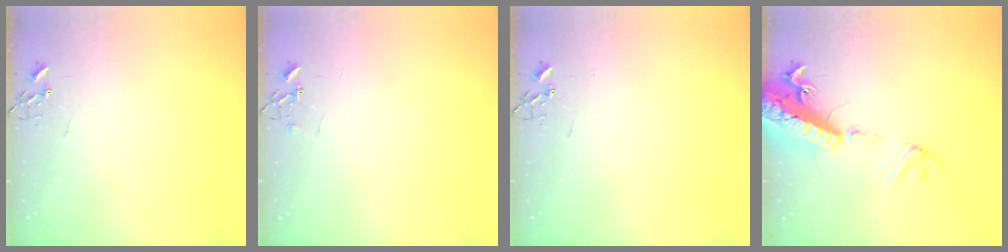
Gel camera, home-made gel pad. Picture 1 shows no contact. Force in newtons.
{"total": 5.5, "press": 5.4, "slide": 0.4}
{"total": 0.0}
{"total": 22.7, "press": 22.1, "slide": 4.9}